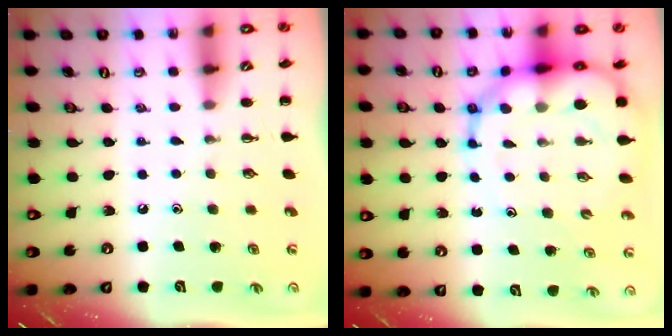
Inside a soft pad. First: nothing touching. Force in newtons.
{"total": 15.5, "press": 15.0, "slide": 4.1}